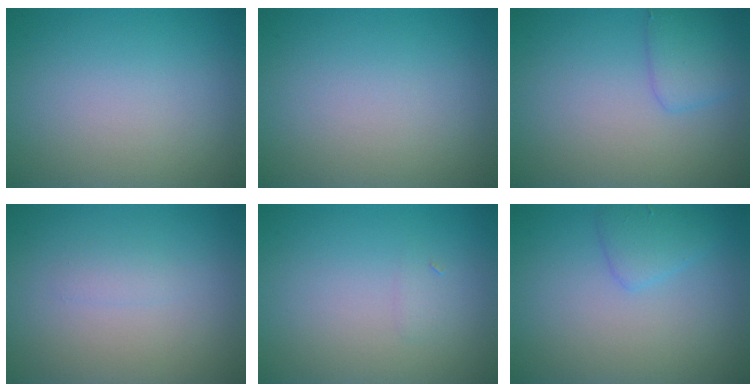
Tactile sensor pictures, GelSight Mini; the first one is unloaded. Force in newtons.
{"total": 0.0}
{"total": 2.2, "press": 2.2, "slide": 0.1}
{"total": 0.8, "press": 0.8, "slide": 0.0}
{"total": 0.6, "press": 0.6, "slide": 0.0}
{"total": 1.9, "press": 1.9, "slide": 0.1}